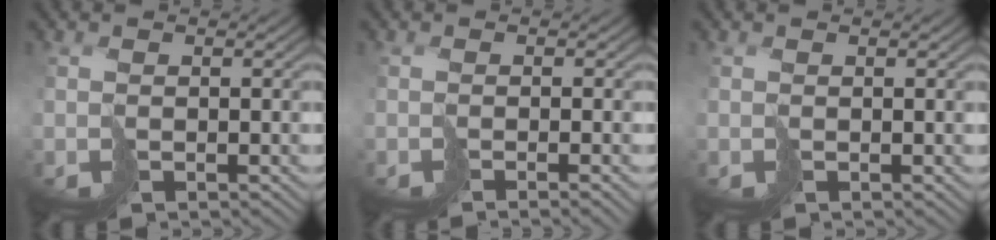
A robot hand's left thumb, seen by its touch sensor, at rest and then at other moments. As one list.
[{"total": 2.0, "force": [-0.8, 0.3, 1.8], "torque": [-0.017, -0.001, -0.021]}, {"total": 0.6, "force": [0.2, 0.0, 0.6], "torque": [-0.010, 0.000, 0.003]}]